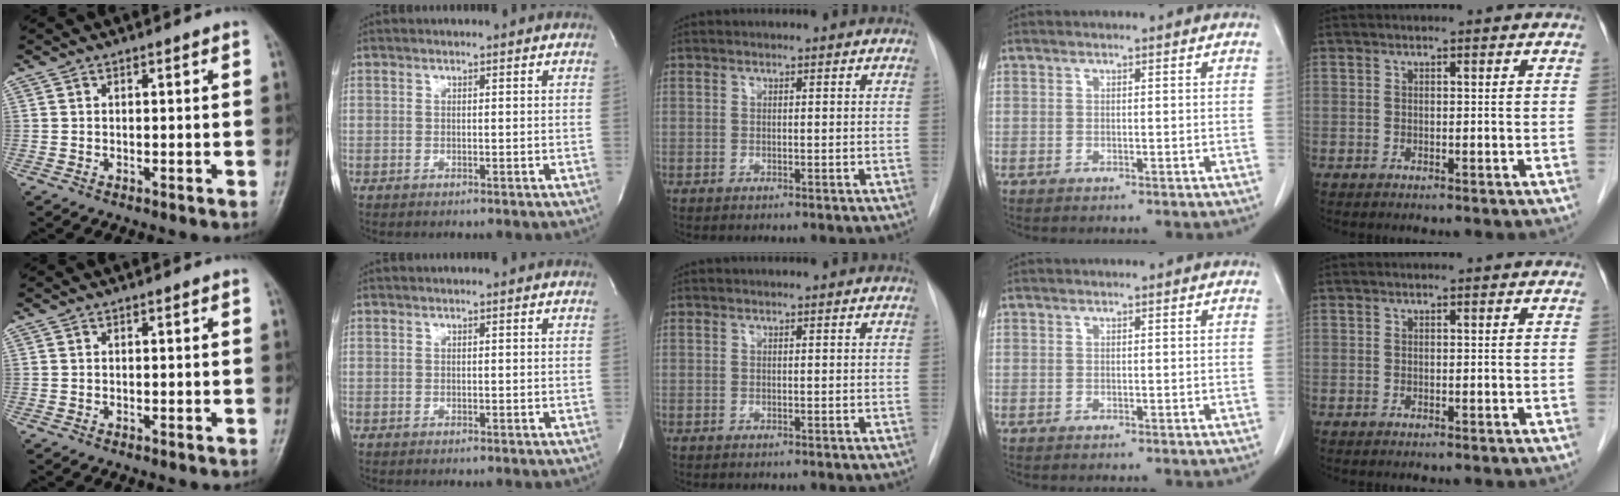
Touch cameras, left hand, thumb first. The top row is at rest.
{}